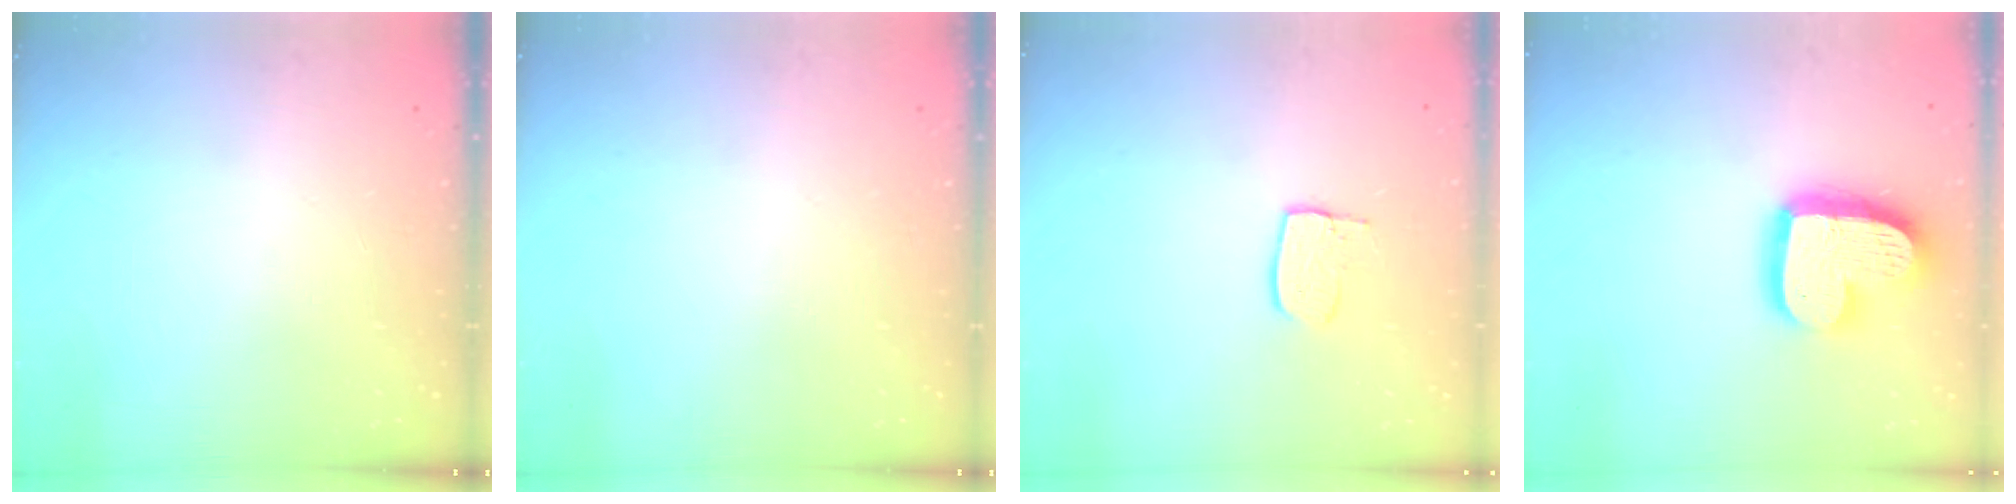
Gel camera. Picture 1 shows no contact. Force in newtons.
{"total": 0.0}
{"total": 6.3, "press": 6.3, "slide": 0.4}
{"total": 17.7, "press": 17.7, "slide": 1.1}